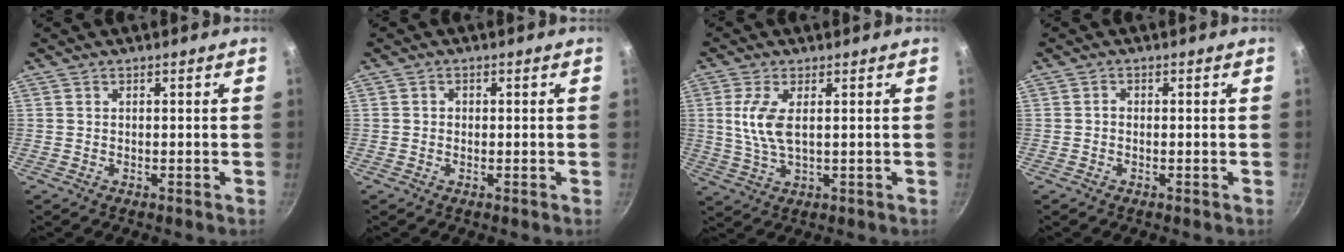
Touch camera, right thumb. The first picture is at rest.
{"total": 0.9, "force": [-0.1, 0.9, 0.3], "torque": [-0.002, 0.003, -0.004]}
{"total": 6.8, "force": [1.2, 2.7, 6.1], "torque": [-0.133, -0.003, 0.026]}
{"total": 0.8, "force": [-0.2, 0.6, 0.4], "torque": [-0.007, 0.005, -0.007]}